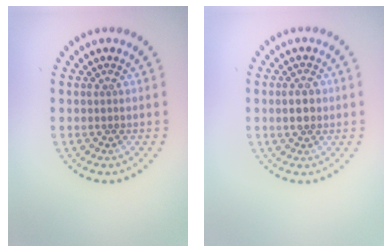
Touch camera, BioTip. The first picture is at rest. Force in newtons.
{"total": 2.5, "press": 2.5, "slide": 0.1}